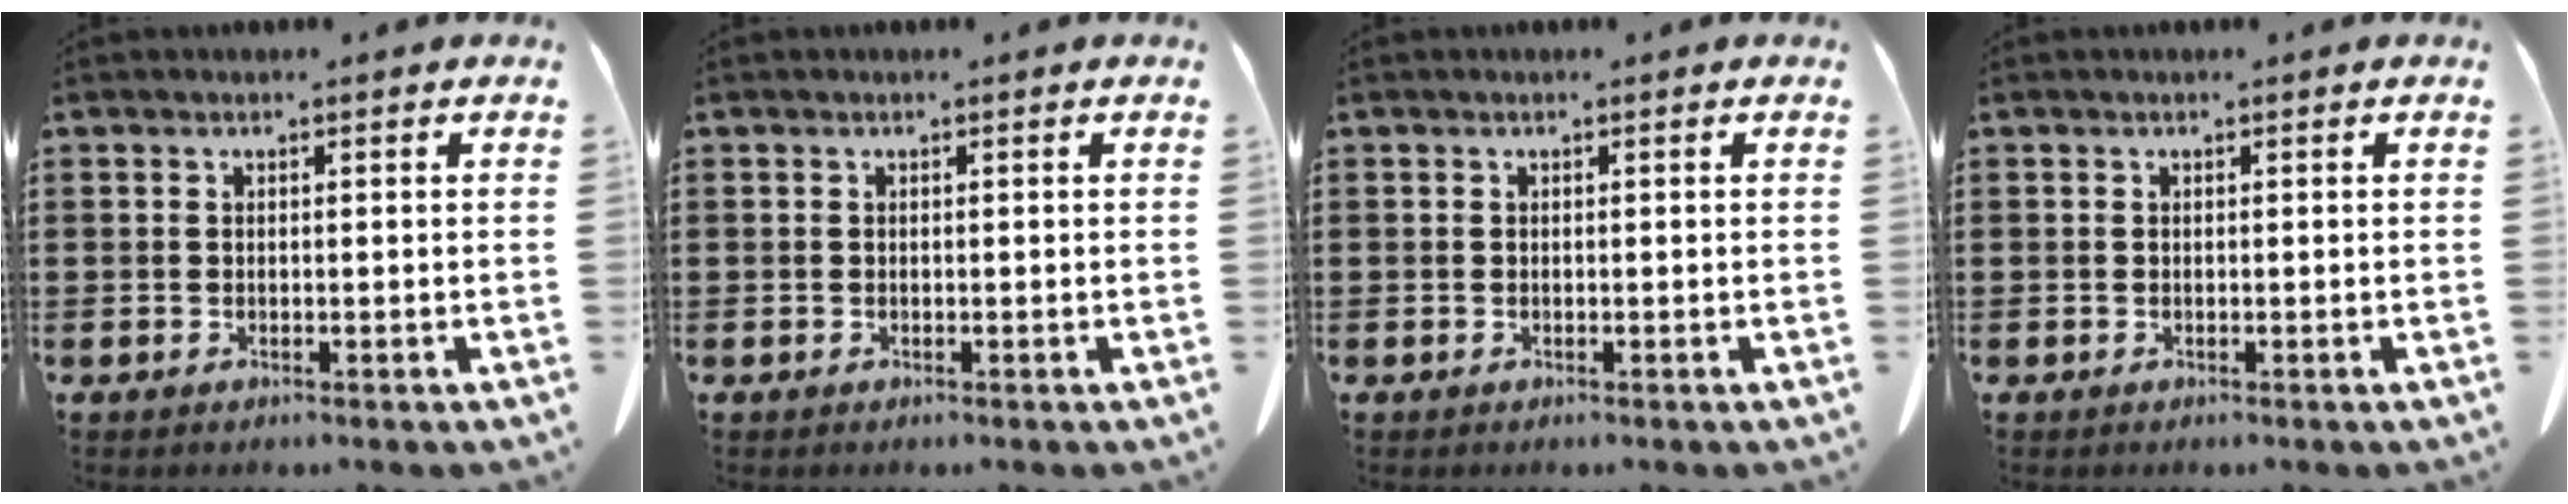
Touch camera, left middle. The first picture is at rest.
{"total": 0.0}
{"total": 0.0}
{"total": 0.0}